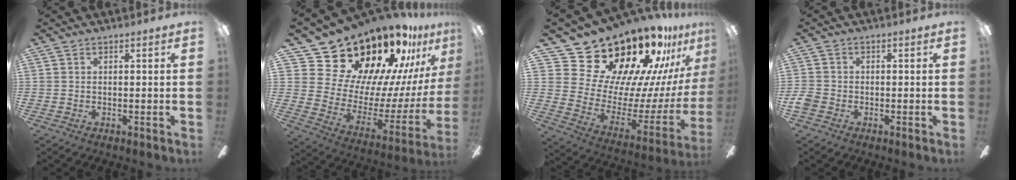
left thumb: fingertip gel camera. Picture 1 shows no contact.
{"total": 23.8, "force": [20.0, 10.8, 7.0], "torque": [-0.103, -0.176, 0.378]}
{"total": 25.9, "force": [21.1, 12.2, 8.9], "torque": [-0.125, -0.184, 0.407]}
{"total": 3.0, "force": [-1.4, 2.3, 1.4], "torque": [-0.026, 0.007, -0.026]}